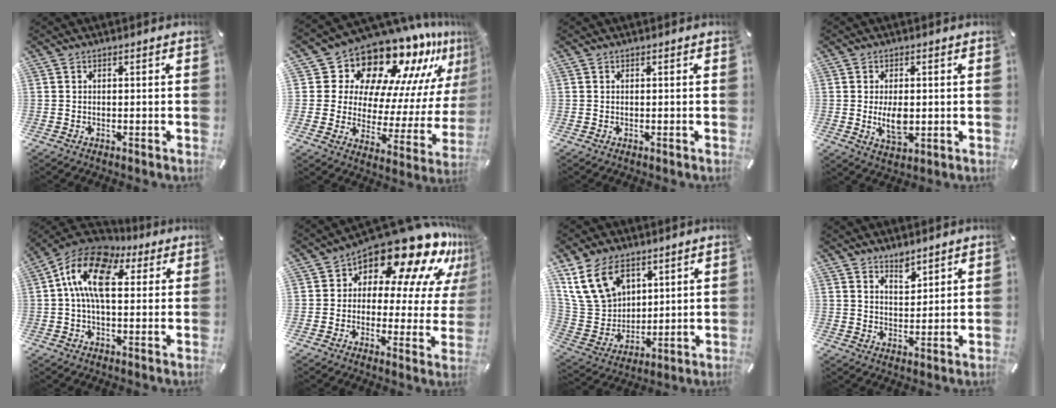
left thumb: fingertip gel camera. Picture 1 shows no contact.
{"total": 18.6, "force": [15.4, 8.7, 5.7], "torque": [-0.087, -0.151, 0.263]}
{"total": 0.0}
{"total": 6.3, "force": [-0.3, 3.7, 5.1], "torque": [-0.102, -0.011, -0.012]}
{"total": 14.1, "force": [3.7, 8.4, 10.7], "torque": [-0.220, 0.002, 0.063]}
{"total": 17.2, "force": [12.4, 7.2, 9.5], "torque": [-0.136, -0.109, 0.208]}
{"total": 15.3, "force": [8.0, 10.8, 7.3], "torque": [-0.169, -0.024, 0.157]}
{"total": 4.3, "force": [3.6, 2.2, 0.7], "torque": [0.002, -0.024, 0.065]}